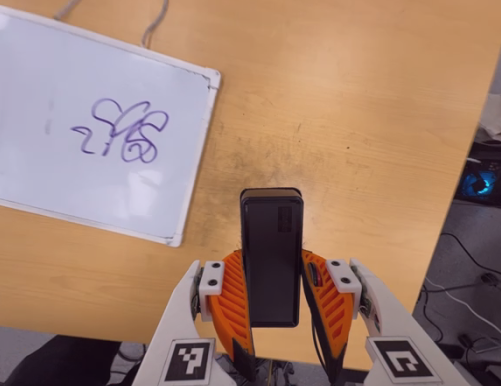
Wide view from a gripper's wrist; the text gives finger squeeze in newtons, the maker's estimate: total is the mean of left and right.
{"total": 4.6, "left": 3.2, "right": 6.0}